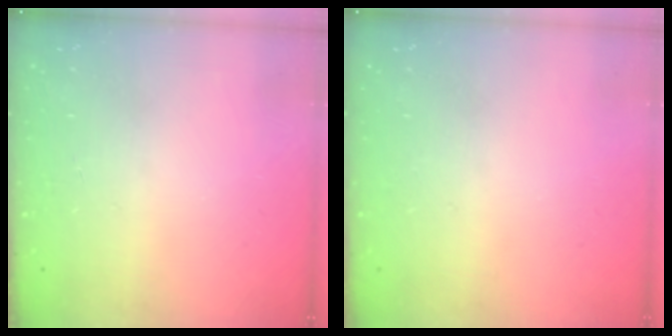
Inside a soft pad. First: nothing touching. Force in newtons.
{"total": 0.0}